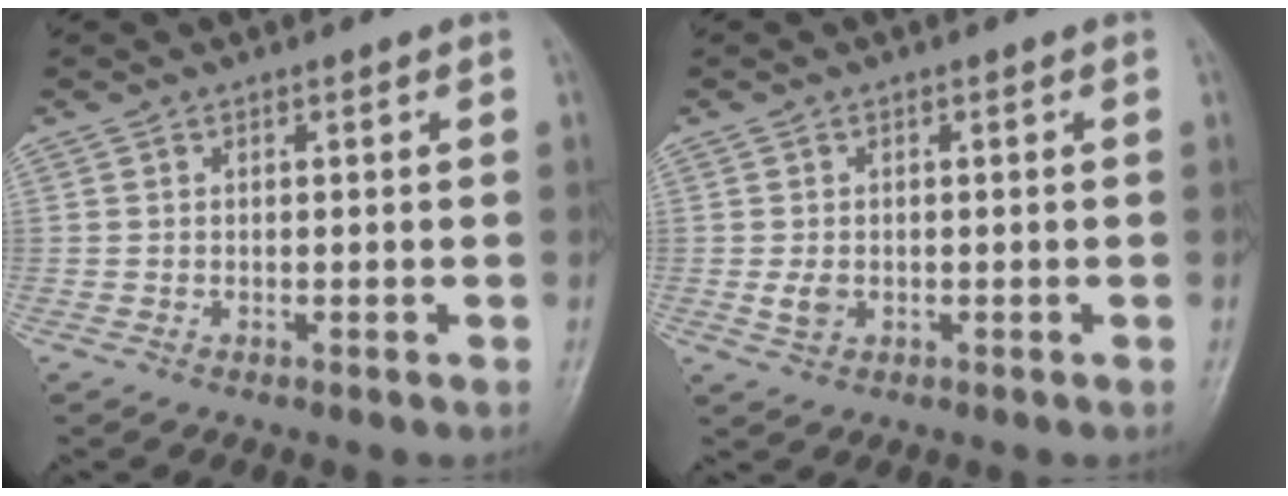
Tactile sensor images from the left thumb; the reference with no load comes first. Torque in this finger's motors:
{"motor_torque": [-0.20, -0.16, 0.31, 0.24, 0.09]}